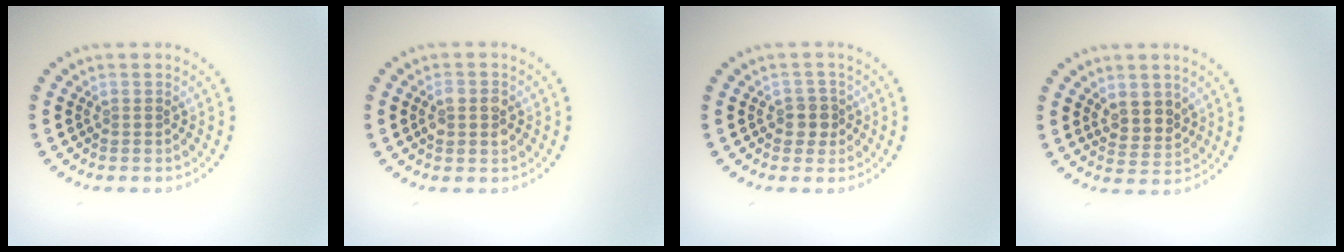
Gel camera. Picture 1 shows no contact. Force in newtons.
{"total": 2.4, "press": 2.4, "slide": 0.2}
{"total": 1.8, "press": 1.6, "slide": 0.9}
{"total": 2.6, "press": 2.3, "slide": 1.2}